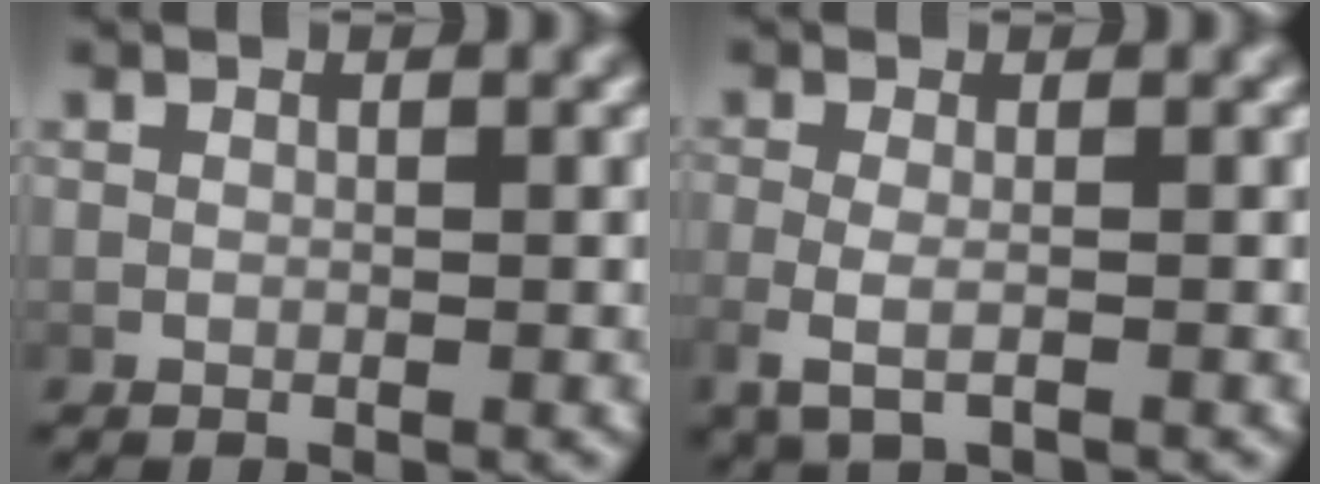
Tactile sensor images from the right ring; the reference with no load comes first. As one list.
[{"total": 2.5, "force": [-1.0, 0.8, 2.2], "torque": [-0.063, -0.012, -0.010]}]